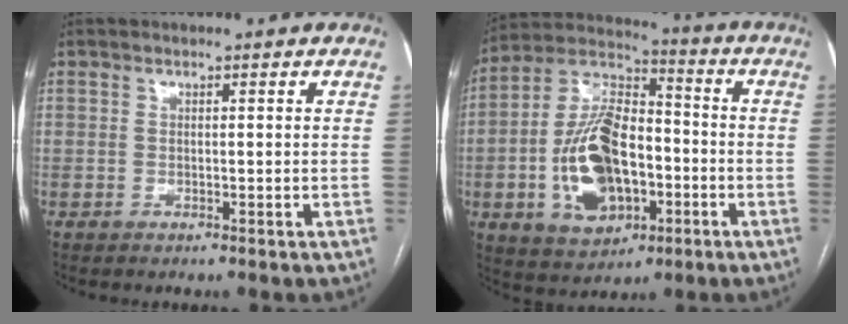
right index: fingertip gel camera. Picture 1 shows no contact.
{"total": 16.4, "force": [-3.9, 8.6, 13.4], "torque": [-0.274, 0.015, -0.062]}